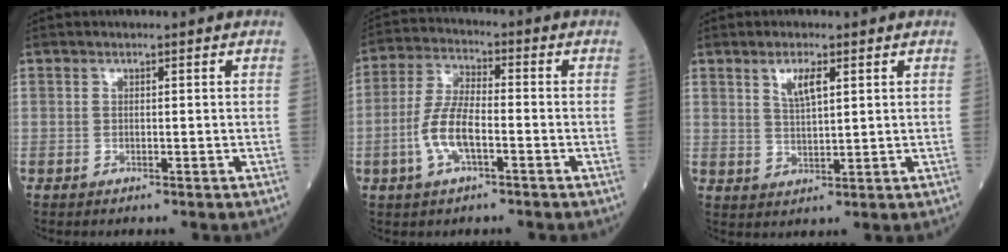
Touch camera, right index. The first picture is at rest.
{"total": 7.8, "force": [-2.6, 2.7, 6.8], "torque": [-0.152, 0.005, -0.051]}
{"total": 3.9, "force": [1.9, 0.9, 3.3], "torque": [-0.065, 0.001, 0.038]}